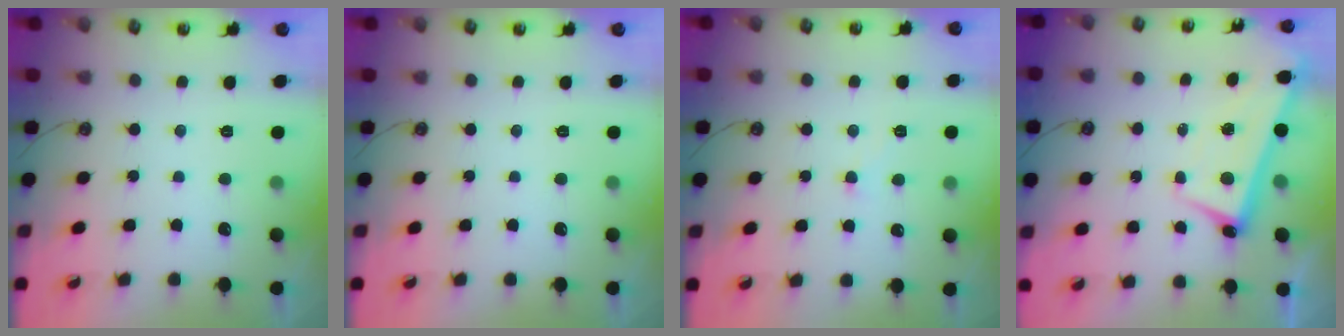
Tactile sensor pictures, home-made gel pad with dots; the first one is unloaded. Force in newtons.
{"total": 0.0}
{"total": 0.5, "press": 0.1, "slide": 0.5}
{"total": 2.5, "press": 2.4, "slide": 0.7}